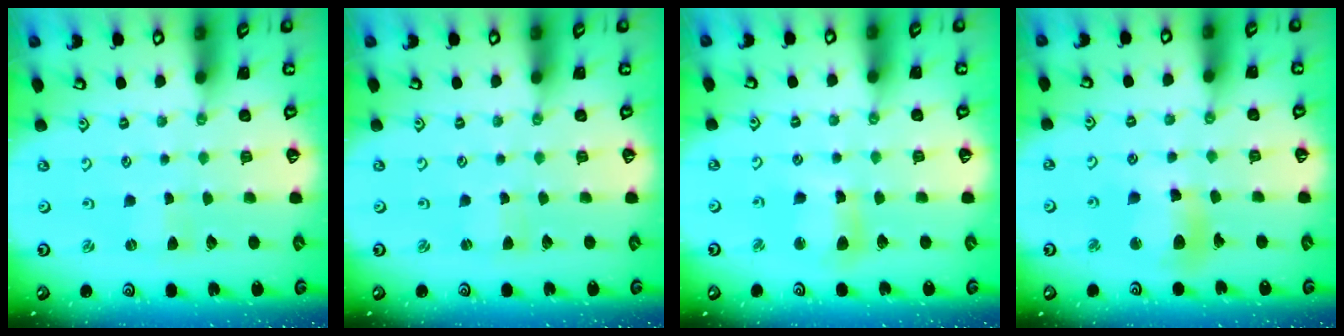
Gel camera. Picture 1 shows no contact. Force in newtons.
{"total": 0.9, "press": 0.8, "slide": 0.1}
{"total": 8.3, "press": 8.1, "slide": 1.5}
{"total": 11.6, "press": 11.3, "slide": 2.2}